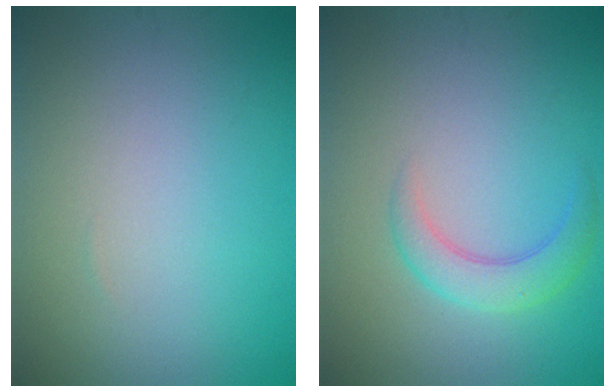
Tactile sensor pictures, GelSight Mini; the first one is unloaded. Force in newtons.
{"total": 2.8, "press": 2.8, "slide": 0.1}